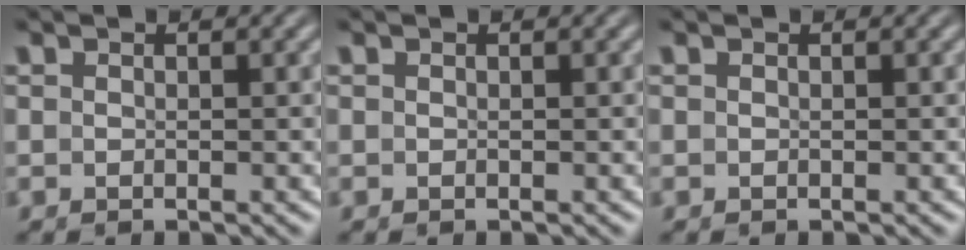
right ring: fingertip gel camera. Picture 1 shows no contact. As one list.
[{"total": 0.0}, {"total": 0.0}]